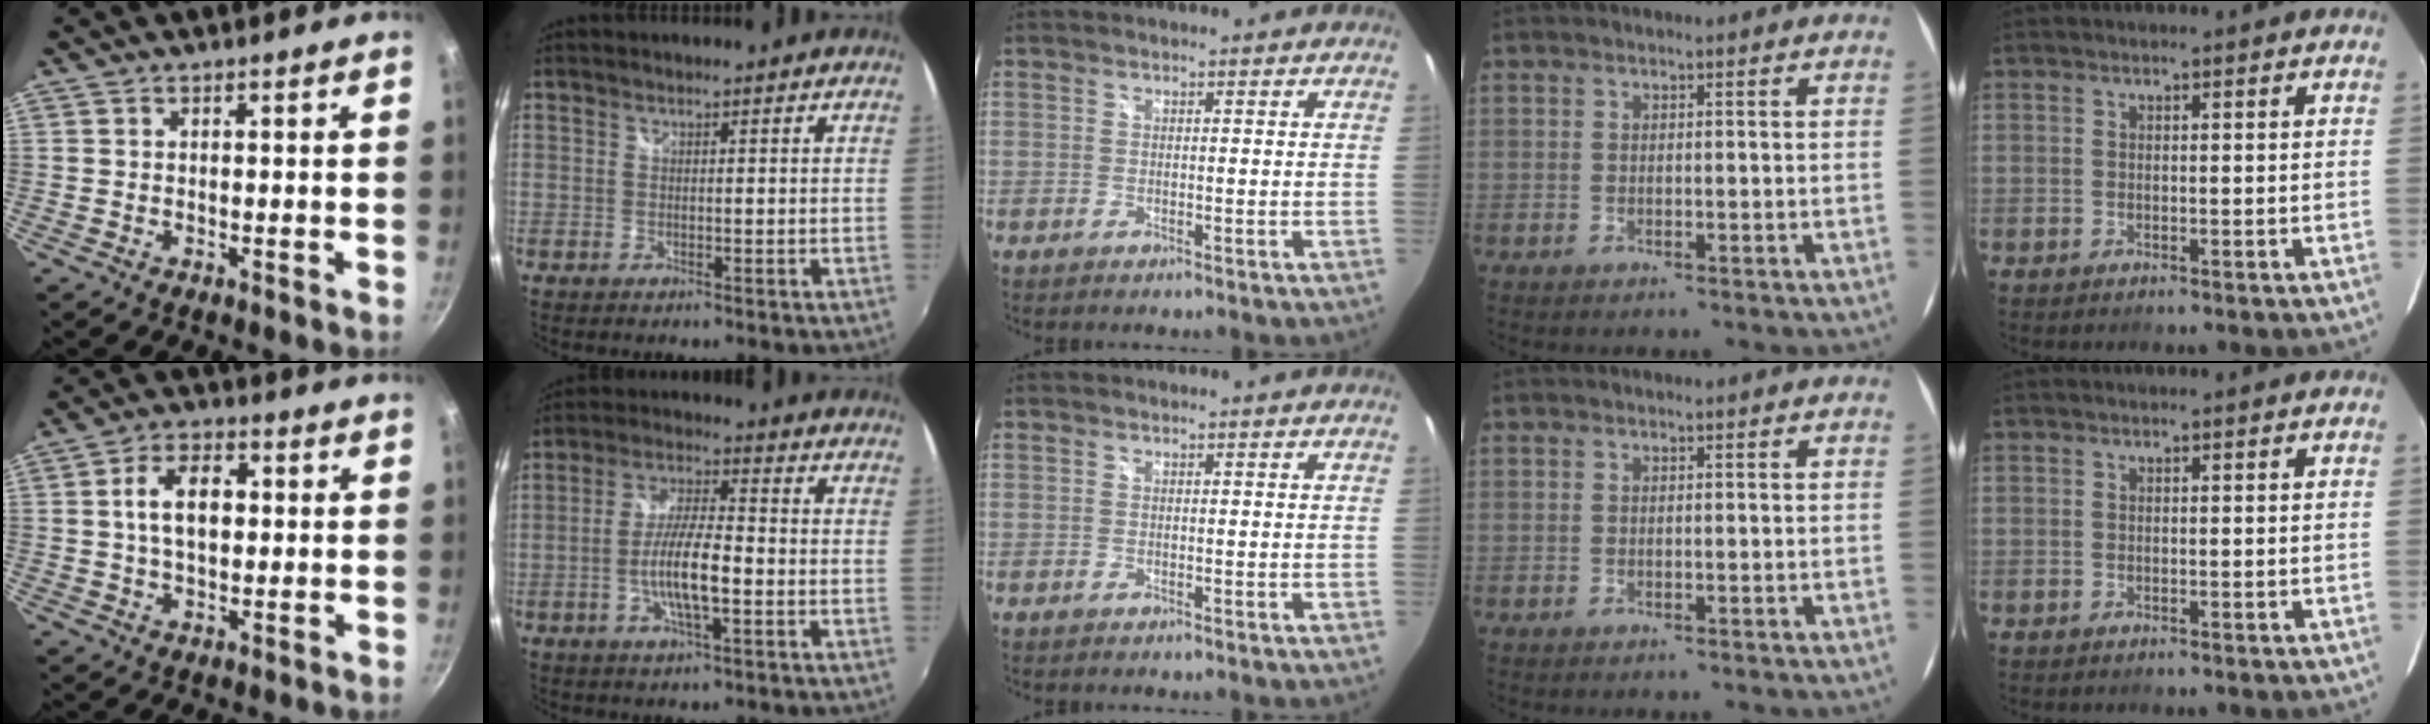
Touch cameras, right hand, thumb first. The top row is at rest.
{"thumb": {"total": 9.1, "force": [1.0, 5.6, 7.1], "torque": [-0.104, 0.017, 0.011]}, "index": {"total": 9.3, "force": [-2.7, 2.1, 8.6], "torque": [-0.171, -0.001, -0.048]}}